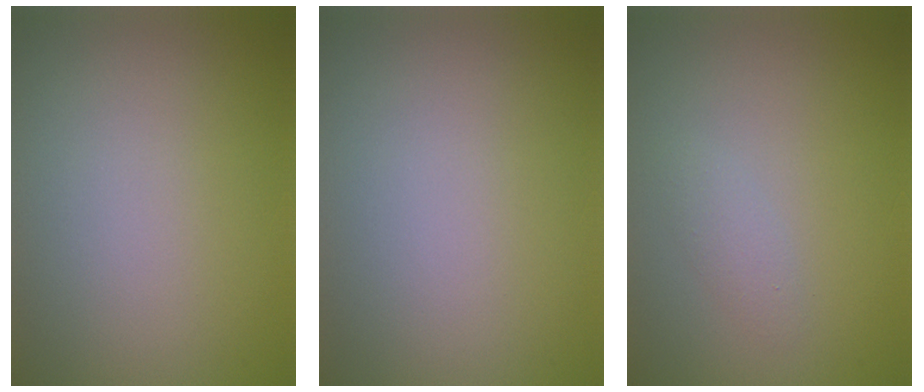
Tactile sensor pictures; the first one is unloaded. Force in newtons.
{"total": 0.0}
{"total": 1.1, "press": 1.1, "slide": 0.1}